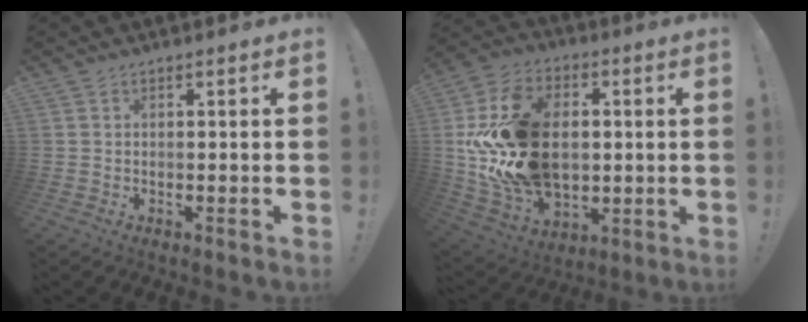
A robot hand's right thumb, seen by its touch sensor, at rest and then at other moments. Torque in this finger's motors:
{"motor_torque": [2.56, 2.45, 2.26, 0.14, 0.72]}